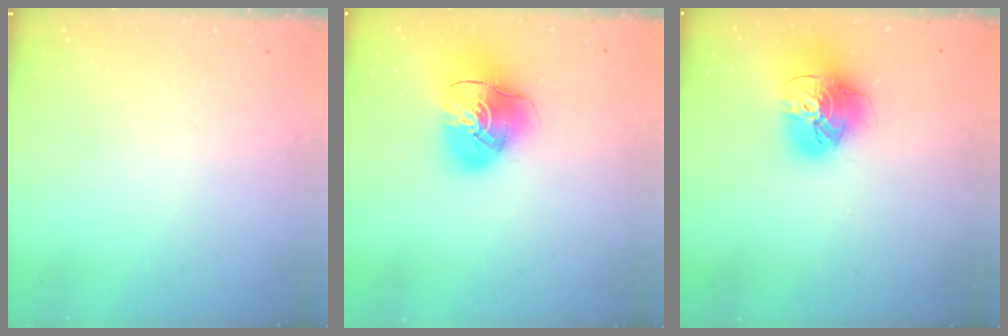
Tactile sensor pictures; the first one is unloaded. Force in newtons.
{"total": 13.8, "press": 13.6, "slide": 2.0}
{"total": 17.7, "press": 17.6, "slide": 1.8}